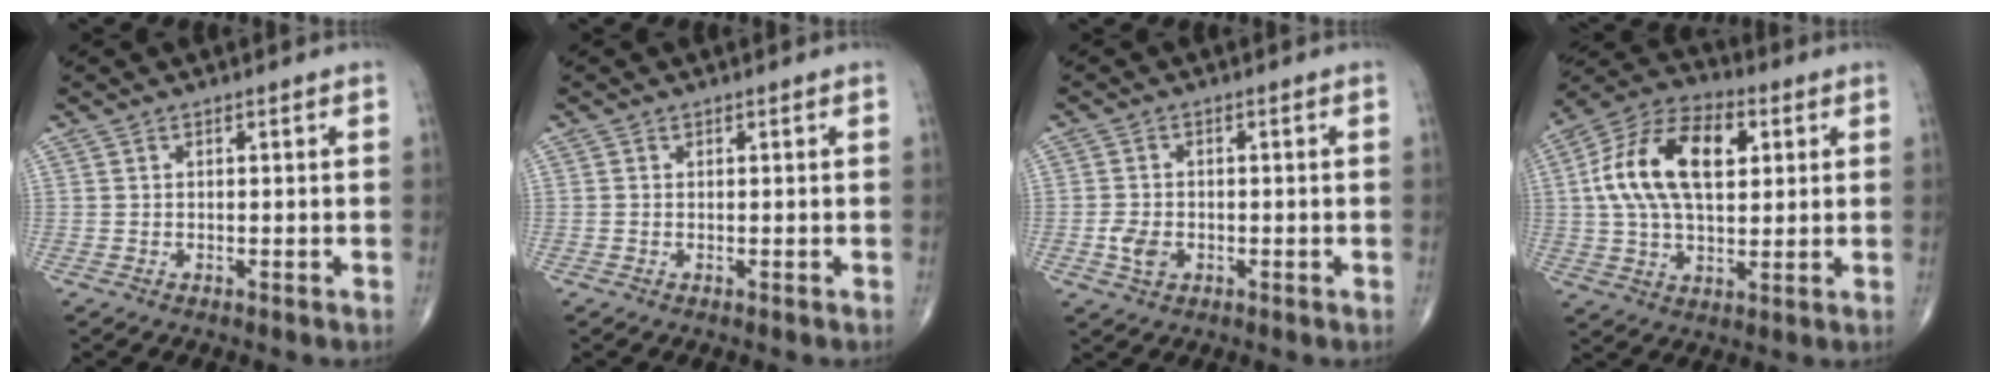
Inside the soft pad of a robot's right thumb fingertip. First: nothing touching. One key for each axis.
{"total": 0.0}
{"total": 3.6, "fx": -1.0, "fy": 2.6, "fz": 2.4, "tx": -0.044, "ty": 0.002, "tz": -0.017}
{"total": 17.9, "fx": 3.7, "fy": 9.6, "fz": 14.7, "tx": -0.268, "ty": 0.020, "tz": 0.061}